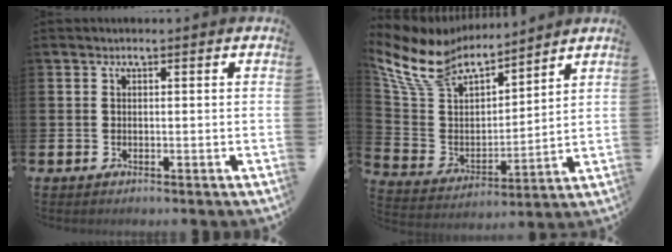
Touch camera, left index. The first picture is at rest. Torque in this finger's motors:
{"motor_torque": [1.10, -1.04, 0.68, 0.08]}